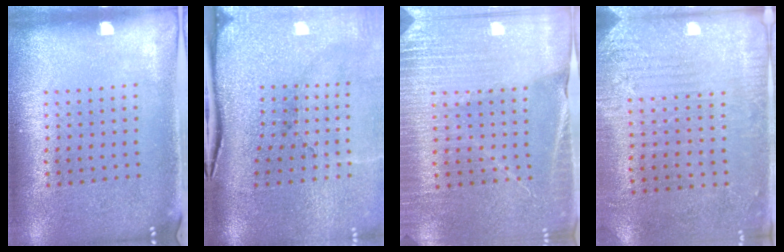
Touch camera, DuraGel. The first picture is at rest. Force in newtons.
{"total": 4.9, "press": 3.9, "slide": 3.0}
{"total": 3.3, "press": 3.2, "slide": 0.6}
{"total": 2.8, "press": 2.4, "slide": 1.4}